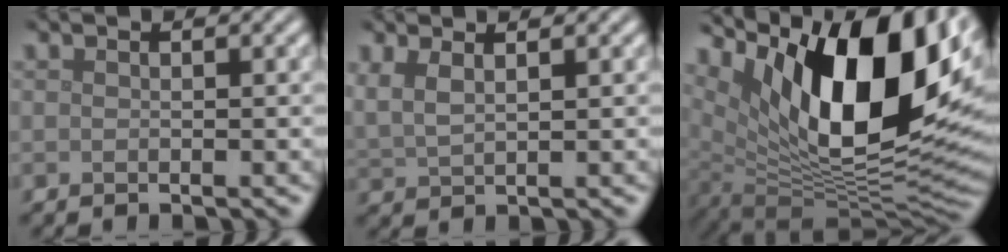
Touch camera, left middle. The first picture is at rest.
{"total": 2.6, "force": [1.5, 1.0, 1.9], "torque": [-0.046, 0.001, 0.036]}
{"total": 17.1, "force": [6.3, 7.6, 14.0], "torque": [-0.207, 0.002, 0.102]}